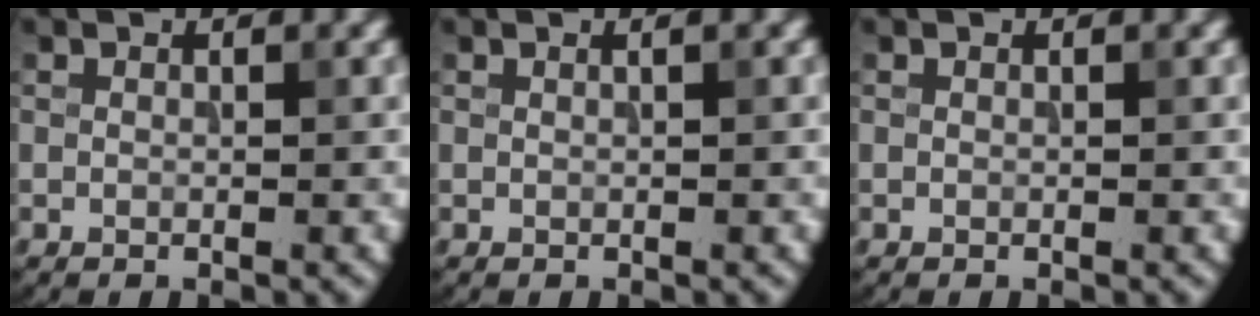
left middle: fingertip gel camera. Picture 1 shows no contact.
{"total": 0.8, "force": [0.3, 0.3, 0.7], "torque": [-0.007, 0.002, -0.003]}
{"total": 0.0}